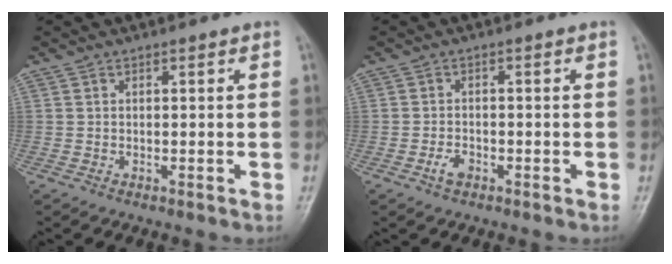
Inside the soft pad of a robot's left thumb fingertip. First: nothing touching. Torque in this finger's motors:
{"motor_torque": [0.20, 0.31, 0.35, 0.13, 0.00]}